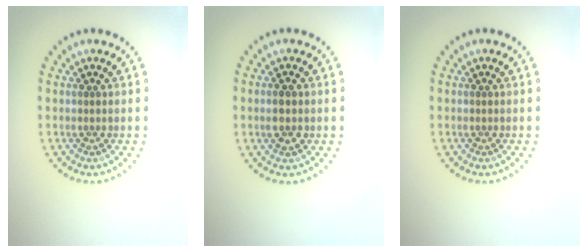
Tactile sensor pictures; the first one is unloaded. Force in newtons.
{"total": 2.3, "press": 2.3, "slide": 0.2}
{"total": 0.0}